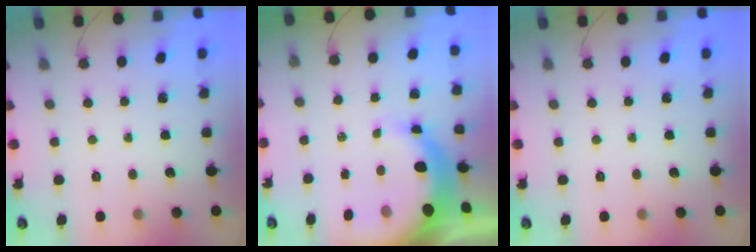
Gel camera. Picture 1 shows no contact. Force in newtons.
{"total": 10.0, "press": 9.8, "slide": 2.1}
{"total": 0.0}